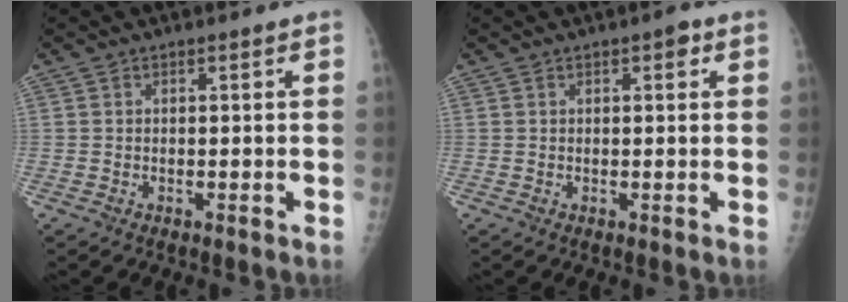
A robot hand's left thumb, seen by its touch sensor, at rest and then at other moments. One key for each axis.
{"total": 1.9, "fx": 0.9, "fy": 0.8, "fz": 1.5, "tx": -0.016, "ty": 0.000, "tz": 0.010}